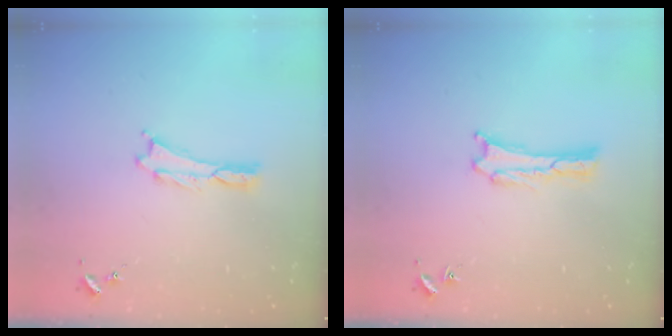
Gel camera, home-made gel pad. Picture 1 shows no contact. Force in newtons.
{"total": 0.8, "press": 0.8, "slide": 0.0}